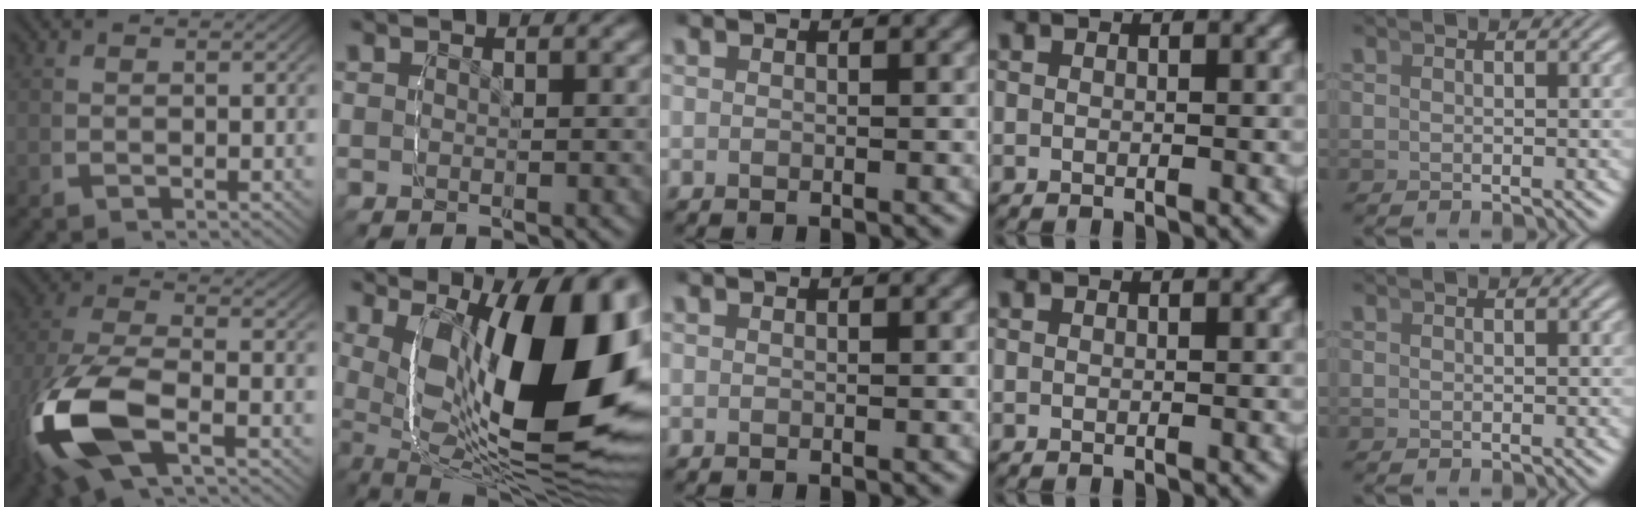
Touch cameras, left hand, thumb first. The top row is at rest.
{"thumb": {"total": 12.8, "force": [-2.8, 7.1, 10.3], "torque": [-0.262, -0.037, -0.029]}, "index": {"total": 17.7, "force": [-1.5, 9.8, 14.7], "torque": [-0.253, -0.038, -0.005]}}